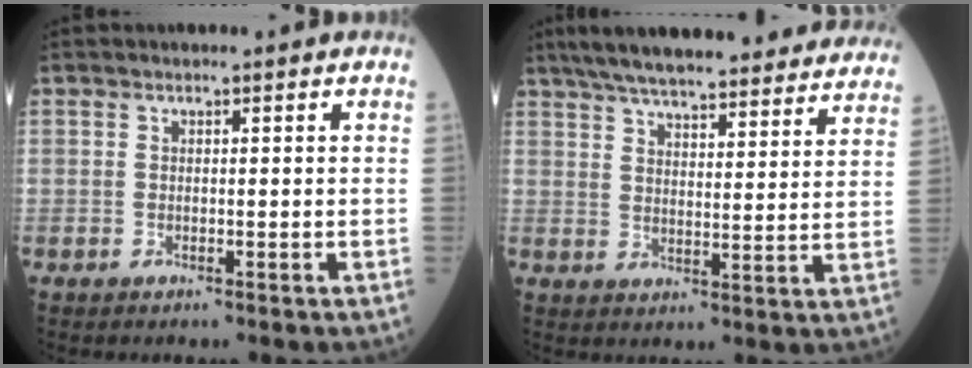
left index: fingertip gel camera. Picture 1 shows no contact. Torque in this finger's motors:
{"motor_torque": [0.94, -1.20, 0.26, 0.15]}